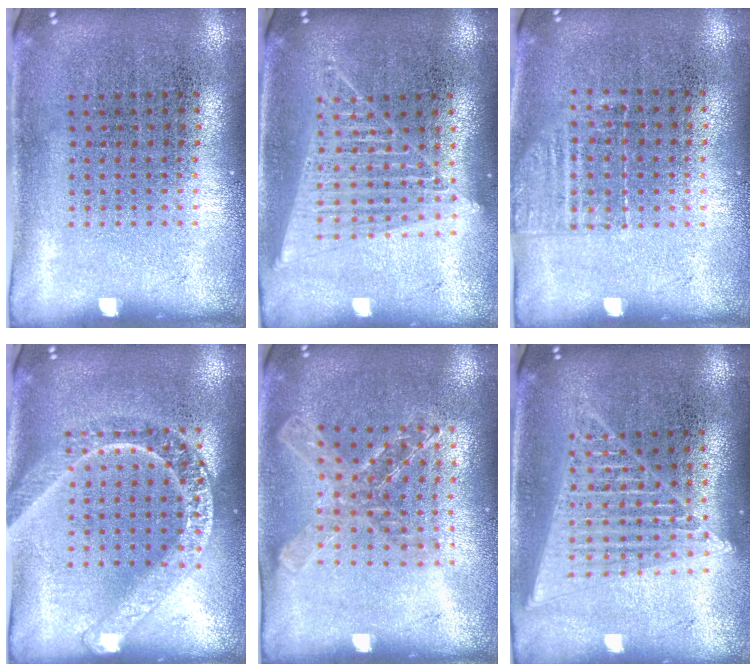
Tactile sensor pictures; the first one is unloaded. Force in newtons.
{"total": 1.5, "press": 1.4, "slide": 0.5}
{"total": 1.3, "press": 1.1, "slide": 0.6}
{"total": 1.8, "press": 1.8, "slide": 0.2}
{"total": 1.4, "press": 1.3, "slide": 0.4}
{"total": 1.8, "press": 1.6, "slide": 0.8}